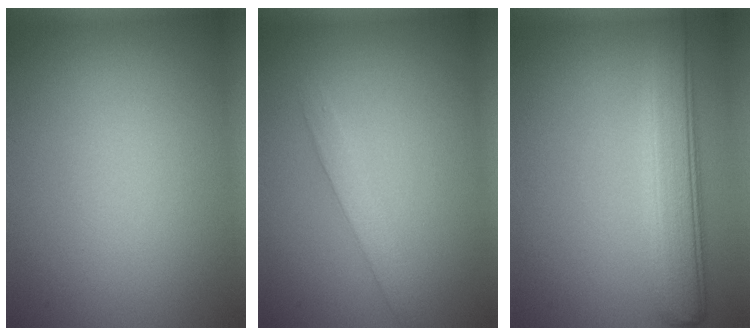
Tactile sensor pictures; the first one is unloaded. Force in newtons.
{"total": 2.0, "press": 2.0, "slide": 0.0}
{"total": 5.3, "press": 5.3, "slide": 0.4}